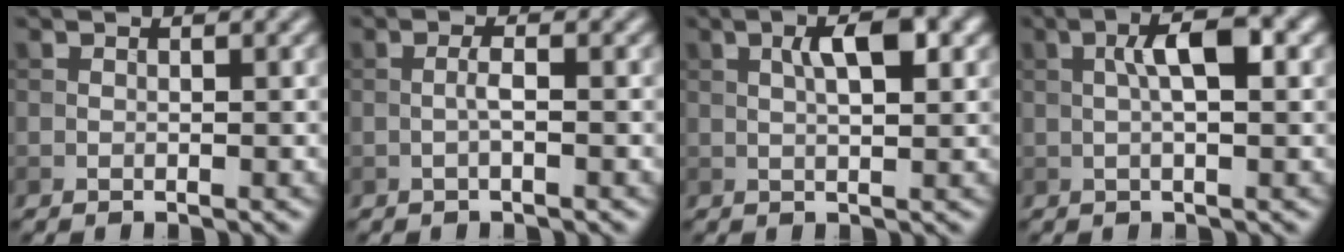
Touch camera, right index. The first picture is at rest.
{"total": 1.2, "force": [-0.3, 0.1, 1.1], "torque": [-0.023, 0.003, -0.007]}
{"total": 4.1, "force": [1.3, 1.3, 3.7], "torque": [-0.063, 0.007, 0.020]}
{"total": 4.3, "force": [0.8, 1.1, 4.1], "torque": [-0.075, 0.009, 0.012]}